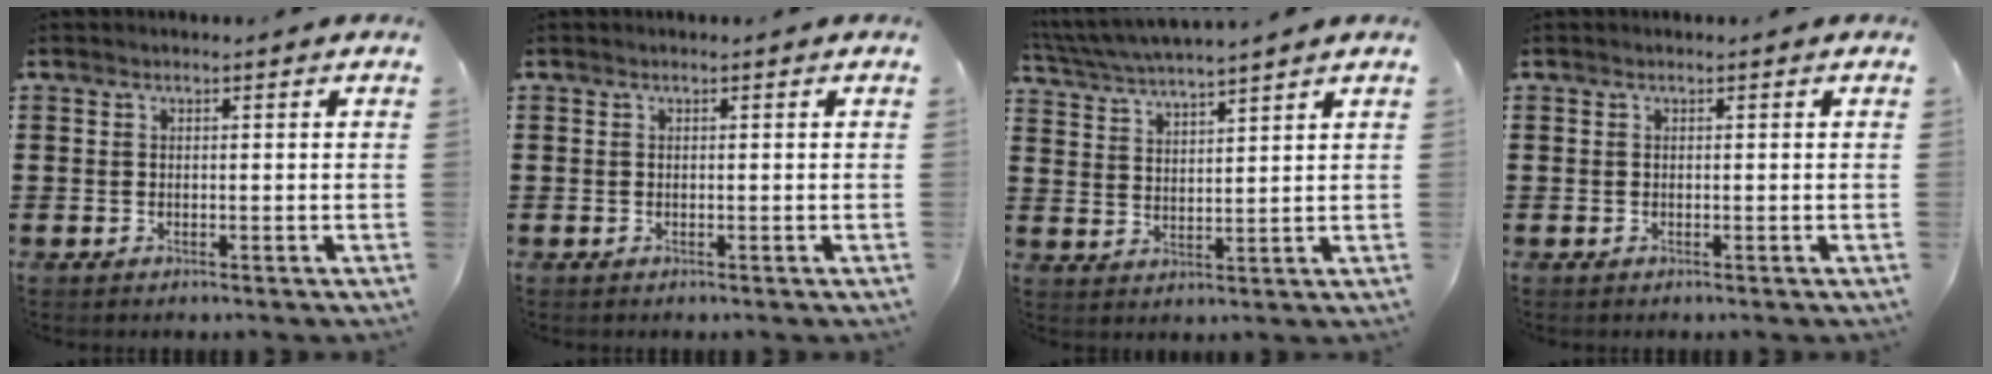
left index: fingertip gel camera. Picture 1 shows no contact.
{"total": 0.0}
{"total": 4.3, "force": [4.1, -0.4, 1.0], "torque": [-0.036, -0.019, 0.072]}
{"total": 0.0}